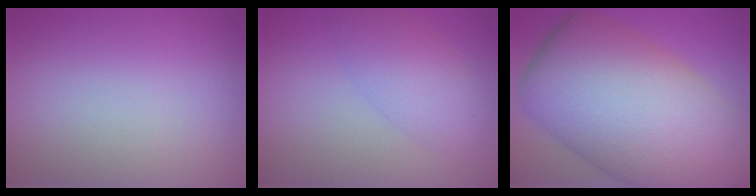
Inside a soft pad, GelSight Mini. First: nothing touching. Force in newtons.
{"total": 3.5, "press": 3.4, "slide": 0.1}
{"total": 16.5, "press": 16.4, "slide": 0.7}